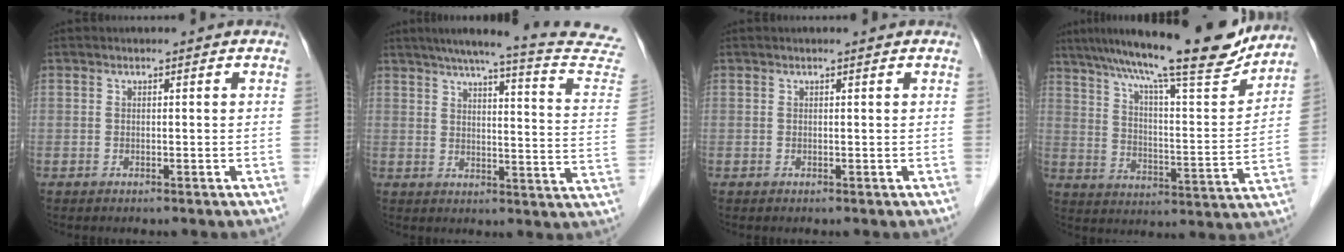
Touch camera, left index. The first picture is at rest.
{"total": 22.6, "force": [20.4, -0.2, 9.8], "torque": [-0.130, -0.060, 0.235]}
{"total": 0.6, "force": [0.5, -0.1, 0.3], "torque": [-0.012, 0.007, 0.012]}
{"total": 20.7, "force": [17.5, 1.6, 11.1], "torque": [-0.182, -0.002, 0.259]}